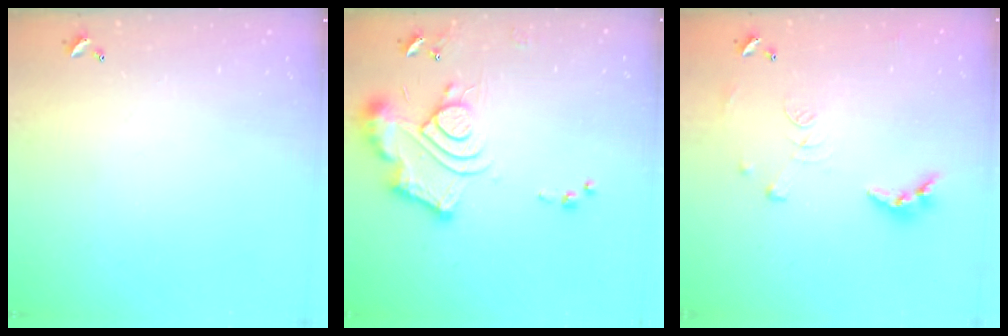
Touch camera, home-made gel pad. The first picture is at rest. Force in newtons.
{"total": 14.1, "press": 14.1, "slide": 1.3}
{"total": 9.6, "press": 9.5, "slide": 0.9}